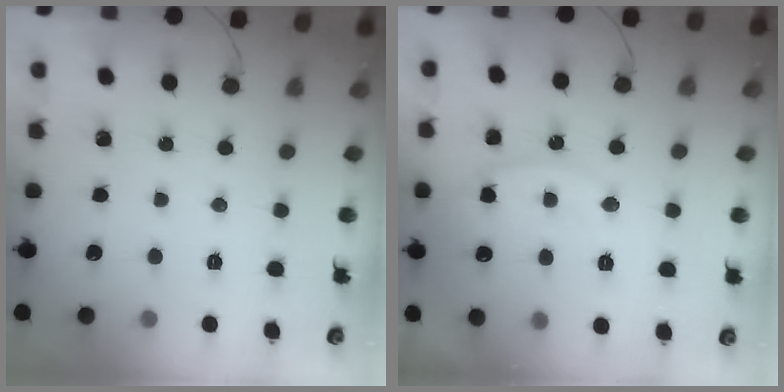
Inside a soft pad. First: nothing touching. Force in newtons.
{"total": 12.6, "press": 12.5, "slide": 0.9}